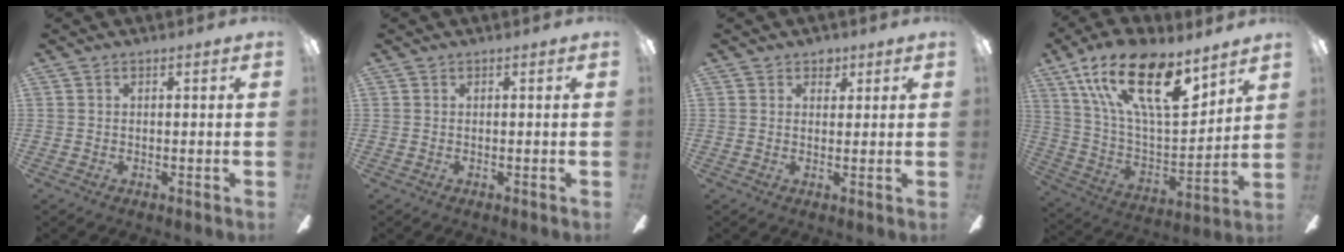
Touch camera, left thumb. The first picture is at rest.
{"total": 0.0}
{"total": 2.9, "force": [1.9, 2.0, 0.9], "torque": [0.002, -0.005, 0.030]}
{"total": 24.0, "force": [13.8, 9.4, 17.2], "torque": [-0.315, -0.076, 0.235]}